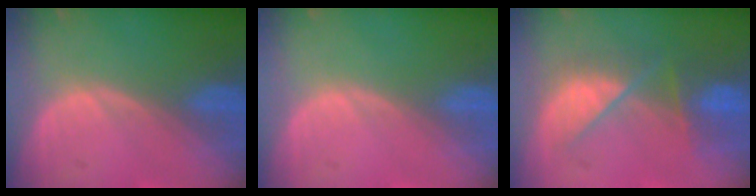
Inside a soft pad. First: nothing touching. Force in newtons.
{"total": 0.0}
{"total": 7.6, "press": 7.1, "slide": 2.6}